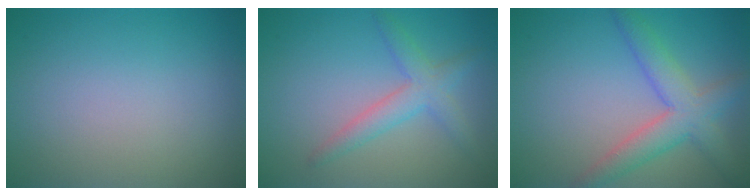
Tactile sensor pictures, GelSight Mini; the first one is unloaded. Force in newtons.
{"total": 3.0, "press": 3.0, "slide": 0.2}
{"total": 4.7, "press": 4.7, "slide": 0.3}